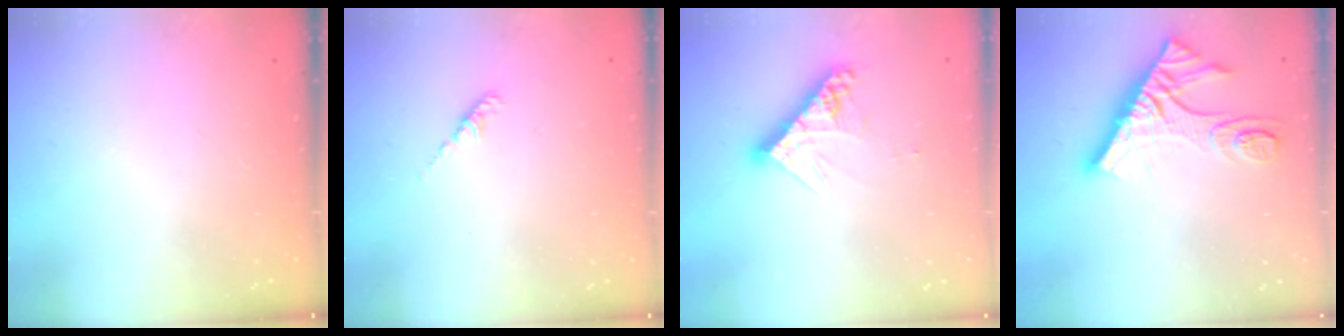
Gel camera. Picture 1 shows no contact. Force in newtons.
{"total": 2.2, "press": 2.1, "slide": 0.6}
{"total": 10.7, "press": 10.6, "slide": 1.0}
{"total": 14.9, "press": 14.9, "slide": 1.1}